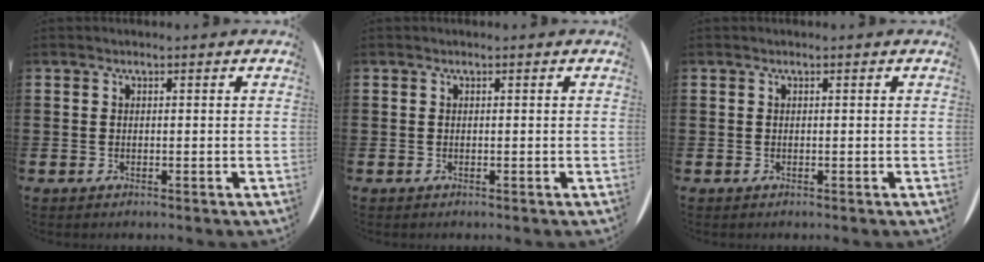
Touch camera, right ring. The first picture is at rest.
{"total": 0.0}
{"total": 0.0}